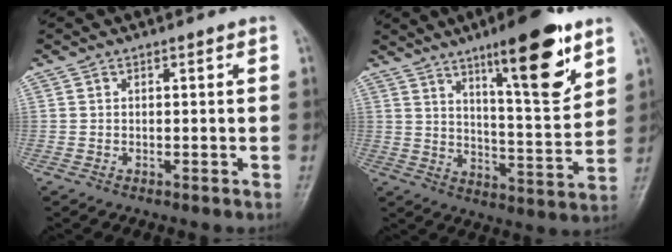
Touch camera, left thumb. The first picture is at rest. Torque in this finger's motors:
{"motor_torque": [2.42, 1.58, 1.63, -1.14, 0.14]}